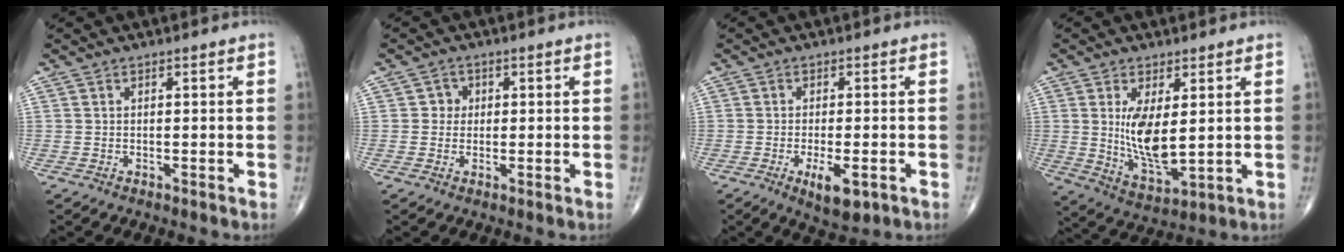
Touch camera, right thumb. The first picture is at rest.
{"total": 2.3, "force": [0.3, 2.2, 0.6], "torque": [0.008, 0.005, -0.002]}
{"total": 6.3, "force": [-2.5, 2.3, 5.3], "torque": [-0.083, -0.007, -0.032]}
{"total": 10.6, "force": [1.5, 4.5, 9.5], "torque": [-0.168, -0.028, 0.042]}